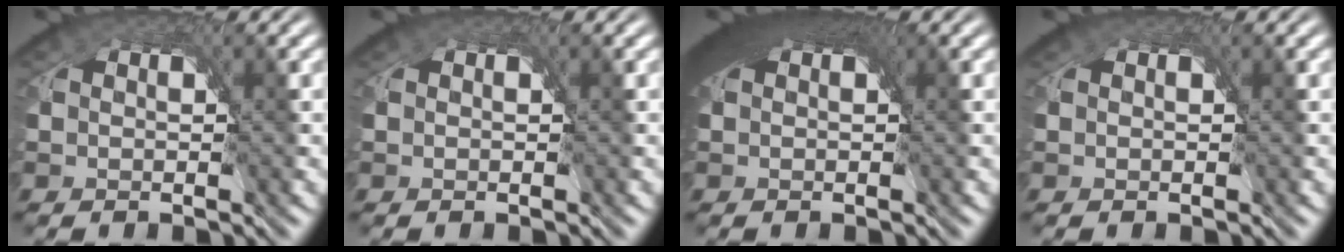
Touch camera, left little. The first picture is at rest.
{"total": 0.0}
{"total": 6.0, "force": [1.6, 3.5, 4.7], "torque": [-0.082, -0.005, 0.019]}
{"total": 0.0}